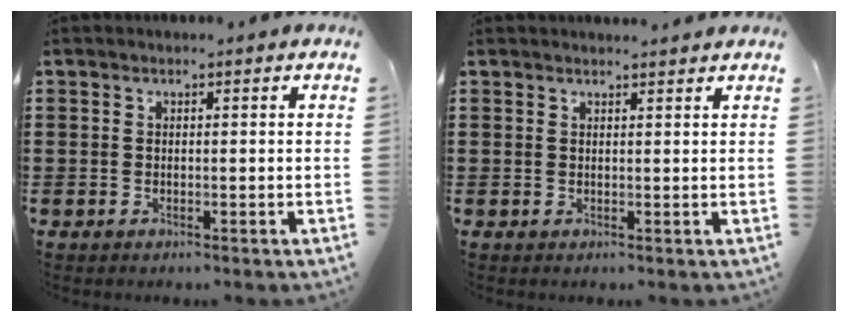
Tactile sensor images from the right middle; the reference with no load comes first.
{"total": 1.2, "force": [1.2, -0.2, 0.1], "torque": [-0.003, -0.002, 0.024]}